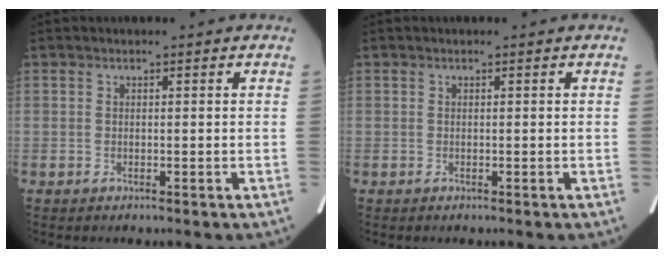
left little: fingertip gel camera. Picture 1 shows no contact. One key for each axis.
{"total": 0.0}